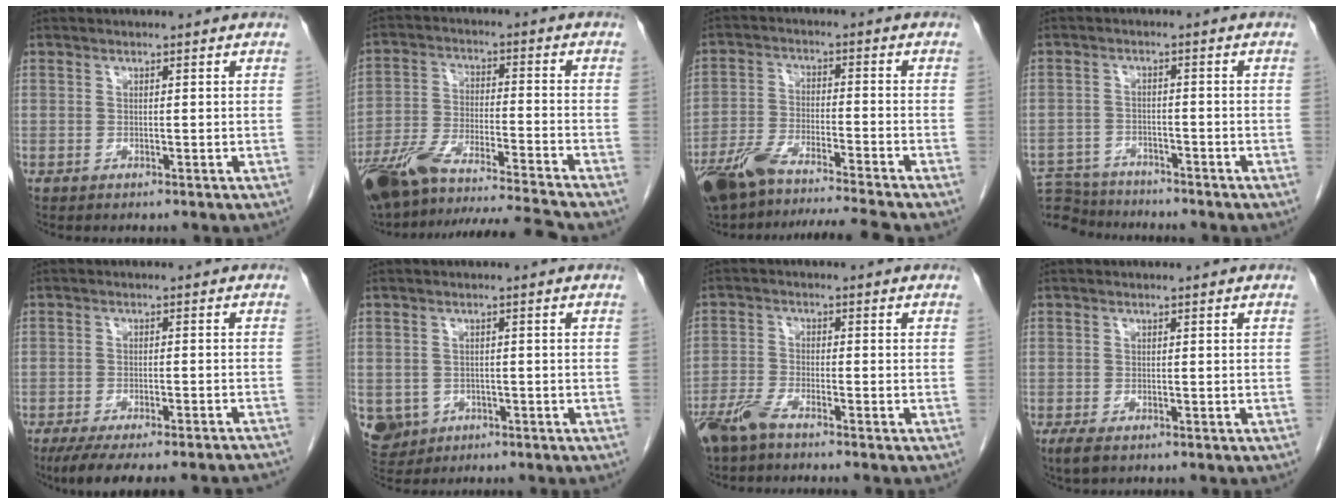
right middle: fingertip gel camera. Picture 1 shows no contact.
{"total": 19.7, "force": [-17.5, -0.7, 8.9], "torque": [-0.169, -0.027, -0.289]}
{"total": 13.5, "force": [-11.8, -0.1, 6.6], "torque": [-0.125, -0.009, -0.199]}
{"total": 9.5, "force": [-9.1, 2.3, 1.5], "torque": [-0.031, 0.003, -0.145]}
{"total": 16.7, "force": [-15.0, 1.6, 7.1], "torque": [-0.079, -0.018, -0.194]}
{"total": 6.5, "force": [-2.3, 5.9, 1.5], "torque": [-0.041, 0.002, -0.030]}
{"total": 4.5, "force": [-3.7, 0.5, 2.5], "torque": [-0.059, -0.009, -0.077]}
{"total": 2.3, "force": [-1.5, 0.9, 1.6], "torque": [-0.037, -0.006, -0.022]}